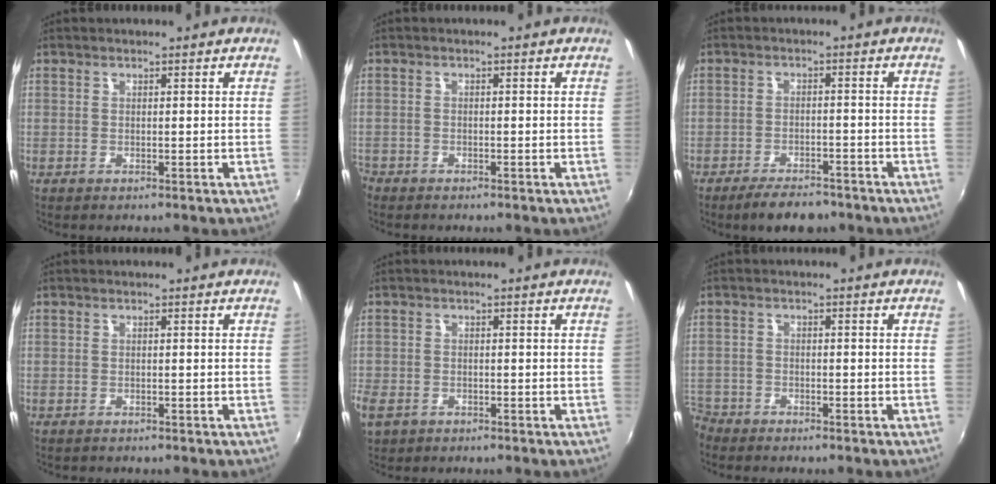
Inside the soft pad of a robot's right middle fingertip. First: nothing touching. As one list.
[{"total": 2.1, "force": [-1.8, 1.1, 0.2], "torque": [-0.017, 0.000, -0.037]}, {"total": 7.1, "force": [-5.7, 2.6, 3.3], "torque": [-0.076, 0.001, -0.087]}, {"total": 0.6, "force": [-0.5, 0.2, 0.1], "torque": [-0.003, 0.001, -0.008]}, {"total": 7.0, "force": [-3.6, 4.8, 3.7], "torque": [-0.098, -0.014, -0.069]}, {"total": 5.8, "force": [-4.5, 3.5, 0.9], "torque": [-0.053, -0.005, -0.092]}]